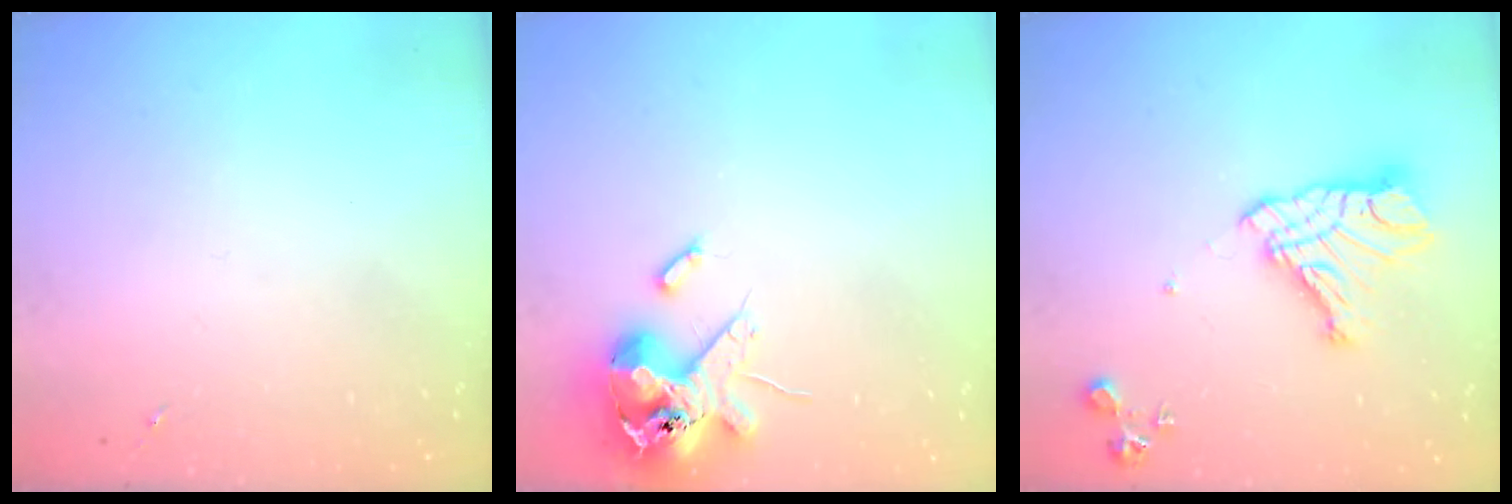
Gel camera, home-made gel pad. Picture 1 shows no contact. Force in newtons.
{"total": 14.2, "press": 14.0, "slide": 2.4}
{"total": 14.4, "press": 14.3, "slide": 1.3}